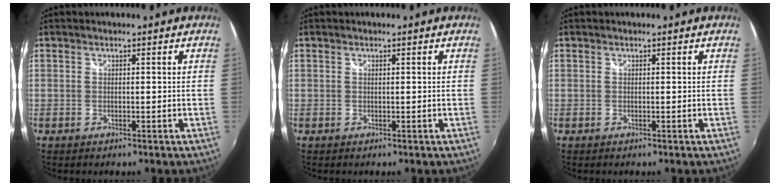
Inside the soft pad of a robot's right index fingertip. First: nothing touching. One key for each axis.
{"total": 0.0}
{"total": 0.0}